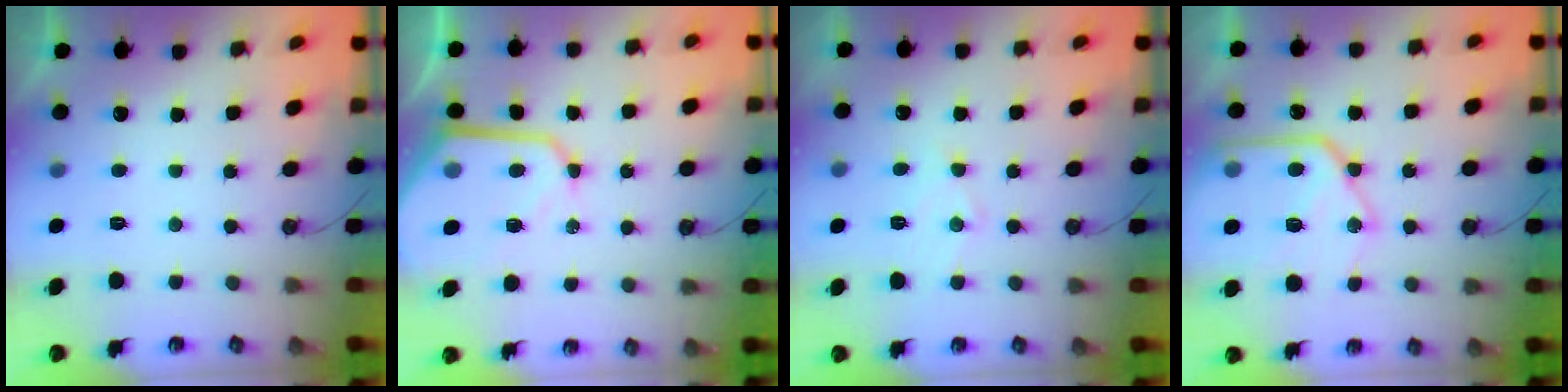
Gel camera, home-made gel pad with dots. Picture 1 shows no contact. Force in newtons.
{"total": 13.5, "press": 13.4, "slide": 1.2}
{"total": 7.4, "press": 7.4, "slide": 0.1}
{"total": 20.5, "press": 20.4, "slide": 2.1}